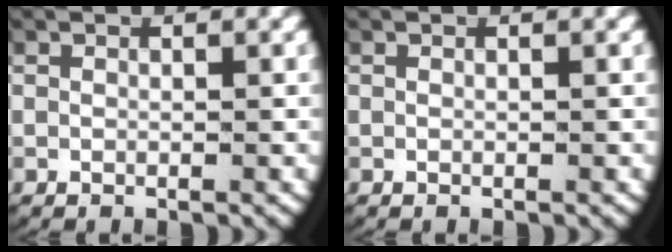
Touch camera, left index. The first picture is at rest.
{"total": 0.0}